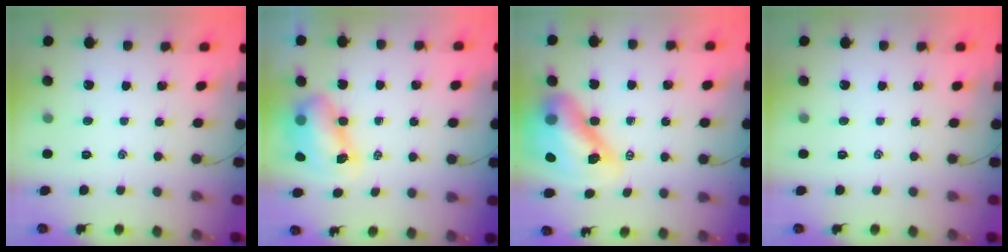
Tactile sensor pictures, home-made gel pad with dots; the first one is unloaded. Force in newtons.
{"total": 8.5, "press": 8.2, "slide": 2.1}
{"total": 18.0, "press": 17.2, "slide": 5.4}
{"total": 0.0}